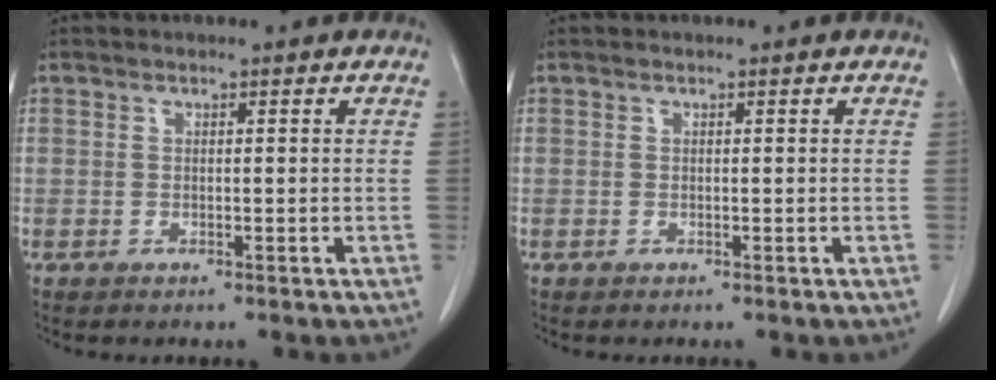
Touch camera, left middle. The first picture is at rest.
{"total": 0.0}